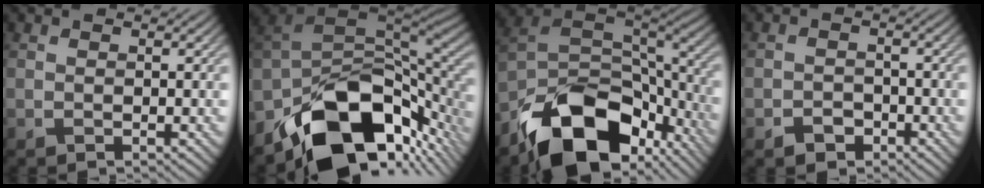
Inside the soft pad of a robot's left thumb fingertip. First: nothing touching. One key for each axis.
{"total": 15.9, "fx": -7.7, "fy": 9.3, "fz": 10.3, "tx": -0.187, "ty": -0.027, "tz": -0.127}
{"total": 16.6, "fx": -9.8, "fy": 9.0, "fz": 9.9, "tx": -0.196, "ty": -0.031, "tz": -0.162}
{"total": 2.4, "fx": -1.6, "fy": 1.6, "fz": 0.7, "tx": -0.006, "ty": 0.004, "tz": -0.032}